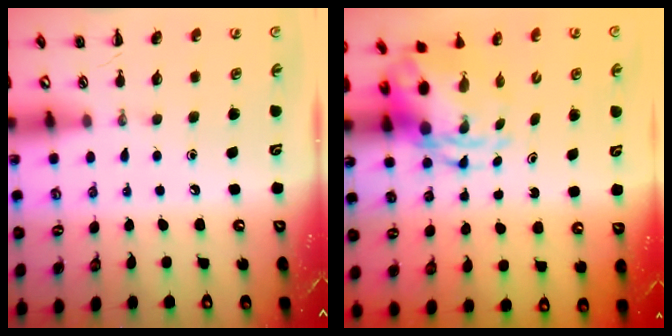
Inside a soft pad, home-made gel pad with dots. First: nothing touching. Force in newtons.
{"total": 5.7, "press": 5.5, "slide": 1.5}